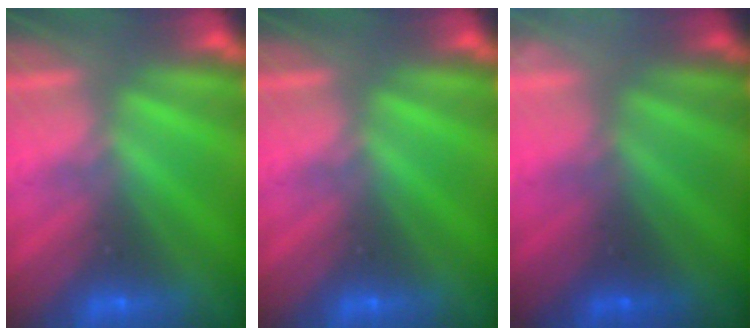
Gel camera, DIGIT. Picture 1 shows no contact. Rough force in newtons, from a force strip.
{"total": 0.0}
{"total": 2.1}